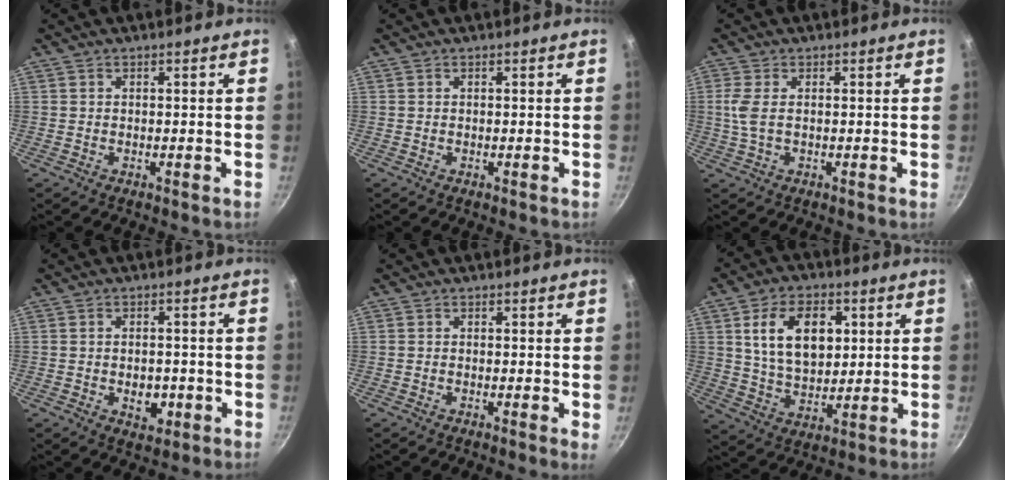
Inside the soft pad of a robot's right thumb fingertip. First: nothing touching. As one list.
[{"total": 0.0}, {"total": 3.8, "force": [0.4, 1.6, 3.5], "torque": [-0.082, 0.002, 0.008]}, {"total": 4.7, "force": [-1.2, 3.1, 3.4], "torque": [-0.034, 0.006, -0.014]}, {"total": 0.9, "force": [-0.1, 0.2, 0.9], "torque": [-0.013, -0.003, -0.007]}, {"total": 13.9, "force": [3.7, 9.0, 9.9], "torque": [-0.137, -0.009, 0.067]}]